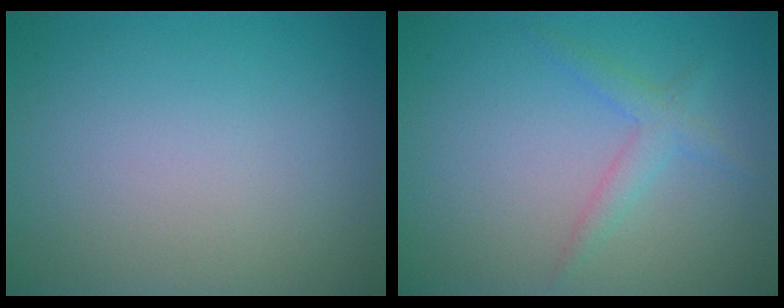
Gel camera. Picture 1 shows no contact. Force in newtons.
{"total": 1.9, "press": 1.9, "slide": 0.2}